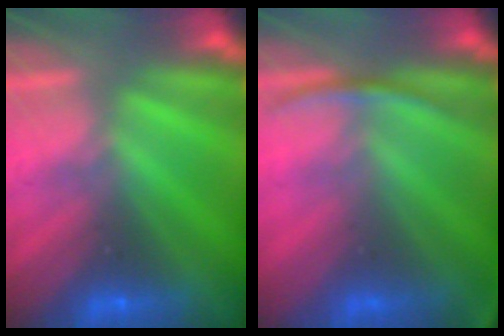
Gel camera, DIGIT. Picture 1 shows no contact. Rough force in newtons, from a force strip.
{"total": 2.7}